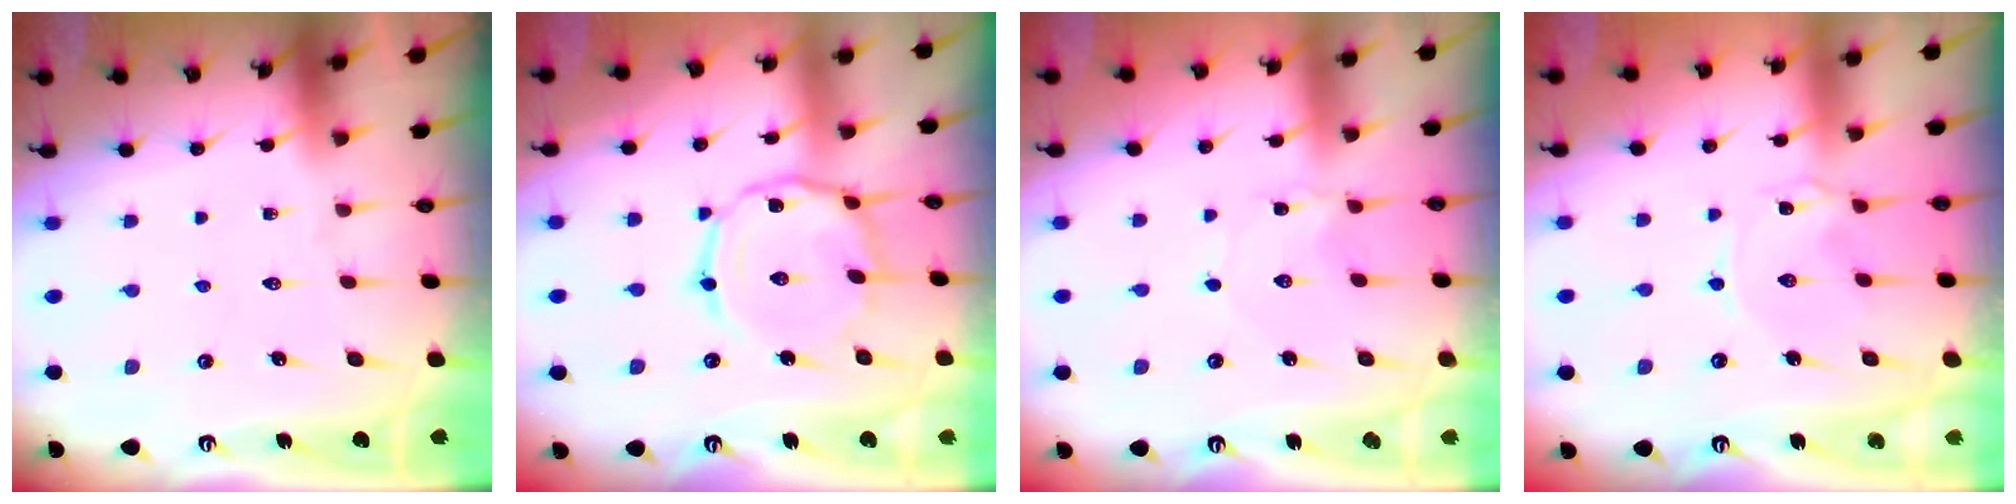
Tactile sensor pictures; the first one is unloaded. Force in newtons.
{"total": 10.5, "press": 10.5, "slide": 0.6}
{"total": 0.0}
{"total": 0.6, "press": 0.5, "slide": 0.2}